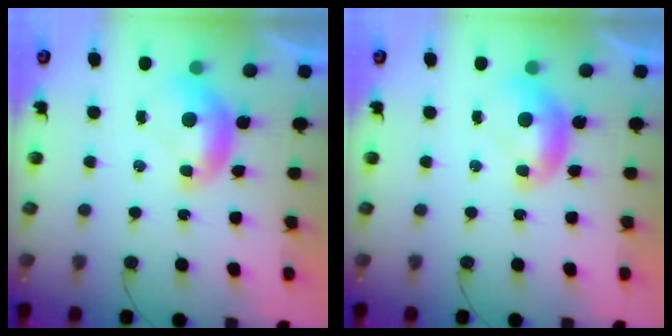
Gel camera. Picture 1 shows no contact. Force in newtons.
{"total": 0.0}